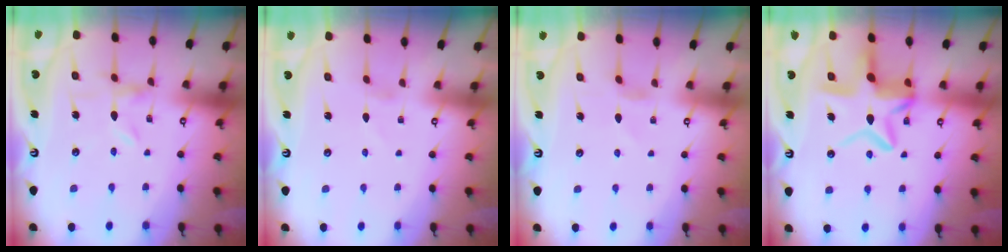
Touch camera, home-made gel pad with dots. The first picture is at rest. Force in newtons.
{"total": 1.3, "press": 1.3, "slide": 0.1}
{"total": 2.5, "press": 2.5, "slide": 0.5}
{"total": 13.7, "press": 13.7, "slide": 1.3}